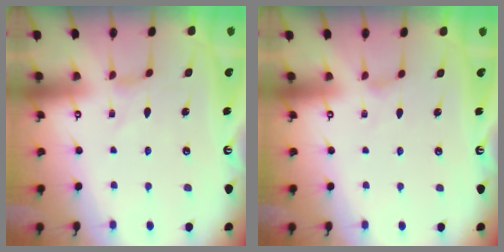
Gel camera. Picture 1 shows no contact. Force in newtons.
{"total": 0.9, "press": 0.8, "slide": 0.3}